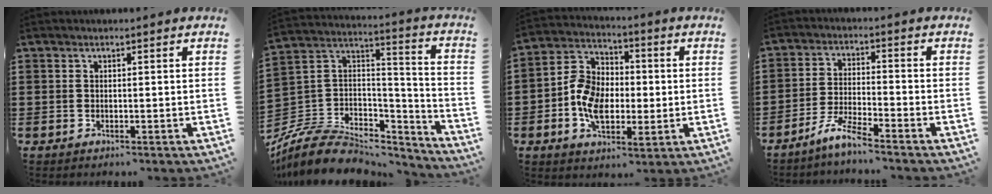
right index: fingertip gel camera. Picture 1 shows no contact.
{"total": 9.3, "force": [-6.8, 5.1, 3.6], "torque": [-0.084, 0.019, -0.131]}
{"total": 8.7, "force": [-1.2, 6.4, 5.8], "torque": [-0.142, 0.012, -0.026]}
{"total": 4.9, "force": [-4.4, -0.2, 2.2], "torque": [-0.059, -0.009, -0.088]}